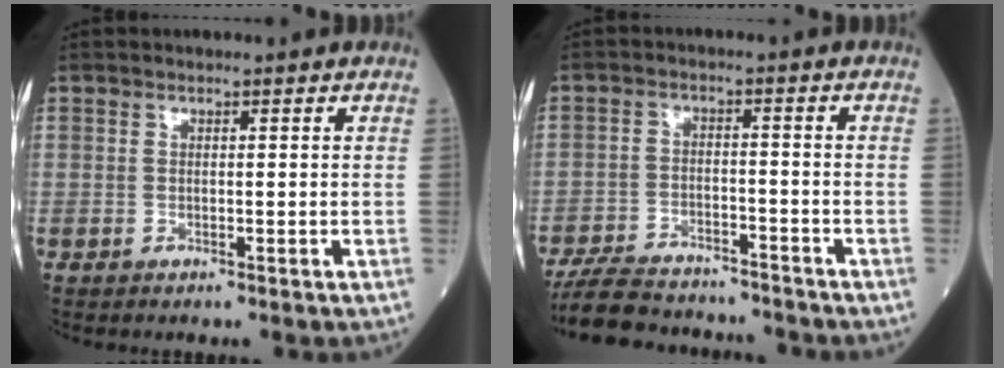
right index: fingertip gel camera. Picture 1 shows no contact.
{"total": 13.4, "force": [-12.2, 3.2, 4.3], "torque": [-0.078, 0.005, -0.185]}